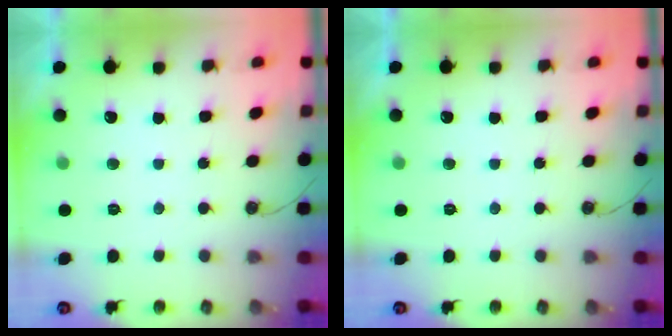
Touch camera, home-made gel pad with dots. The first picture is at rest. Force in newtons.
{"total": 0.0}